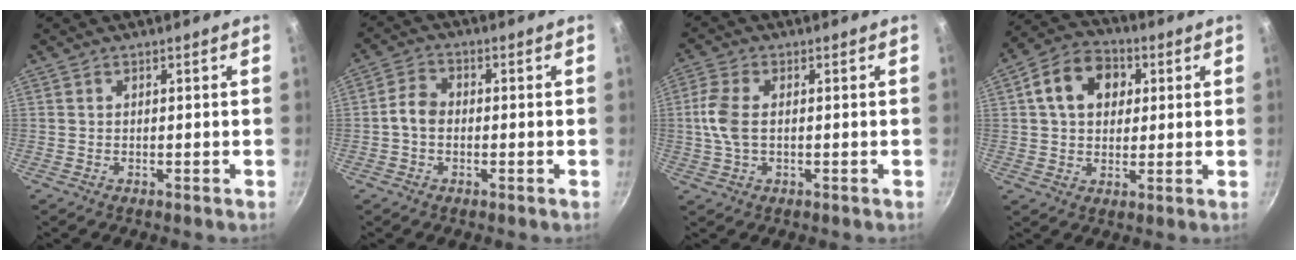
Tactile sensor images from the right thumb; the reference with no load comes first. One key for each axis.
{"total": 4.2, "fx": -0.7, "fy": 3.2, "fz": 2.6, "tx": -0.040, "ty": 0.019, "tz": -0.024}
{"total": 6.2, "fx": 0.2, "fy": 3.6, "fz": 5.0, "tx": -0.112, "ty": 0.009, "tz": -0.002}
{"total": 11.7, "fx": 3.1, "fy": 8.8, "fz": 7.0, "tx": -0.093, "ty": 0.014, "tz": 0.038}